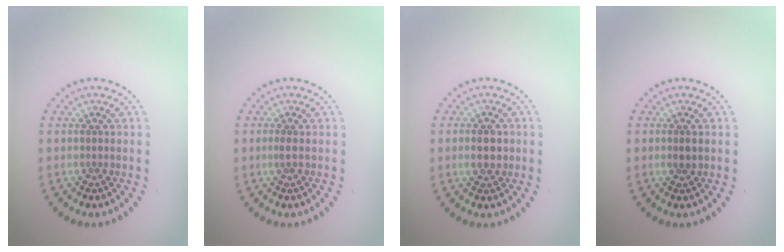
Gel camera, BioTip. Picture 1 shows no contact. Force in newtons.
{"total": 0.7, "press": 0.4, "slide": 0.5}
{"total": 2.0, "press": 2.0, "slide": 0.1}
{"total": 0.9, "press": 0.8, "slide": 0.4}